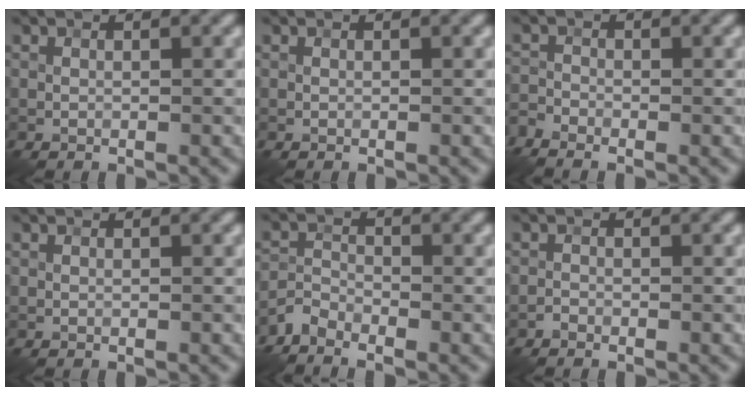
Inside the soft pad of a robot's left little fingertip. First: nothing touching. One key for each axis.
{"total": 0.0}
{"total": 2.2, "fx": -1.9, "fy": 0.6, "fz": 0.8, "tx": -0.024, "ty": -0.006, "tz": -0.051}
{"total": 0.0}
{"total": 2.4, "fx": -2.1, "fy": 0.9, "fz": 0.6, "tx": -0.013, "ty": 0.000, "tz": -0.055}
{"total": 0.6, "fx": -0.5, "fy": 0.2, "fz": 0.1, "tx": 0.000, "ty": 0.000, "tz": -0.012}